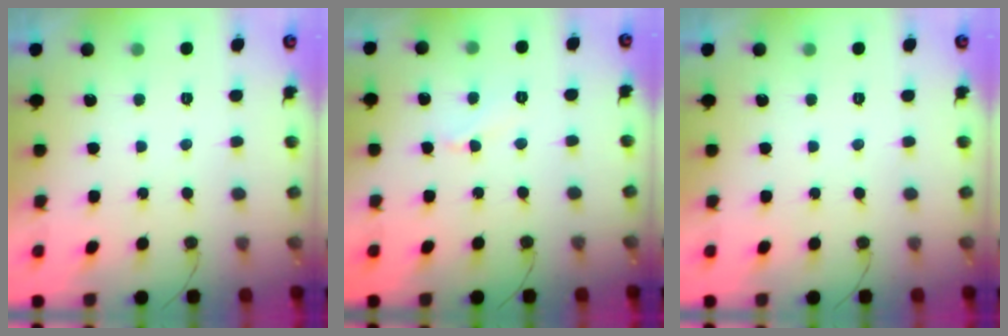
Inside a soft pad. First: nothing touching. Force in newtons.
{"total": 4.1, "press": 4.1, "slide": 0.4}
{"total": 0.0}